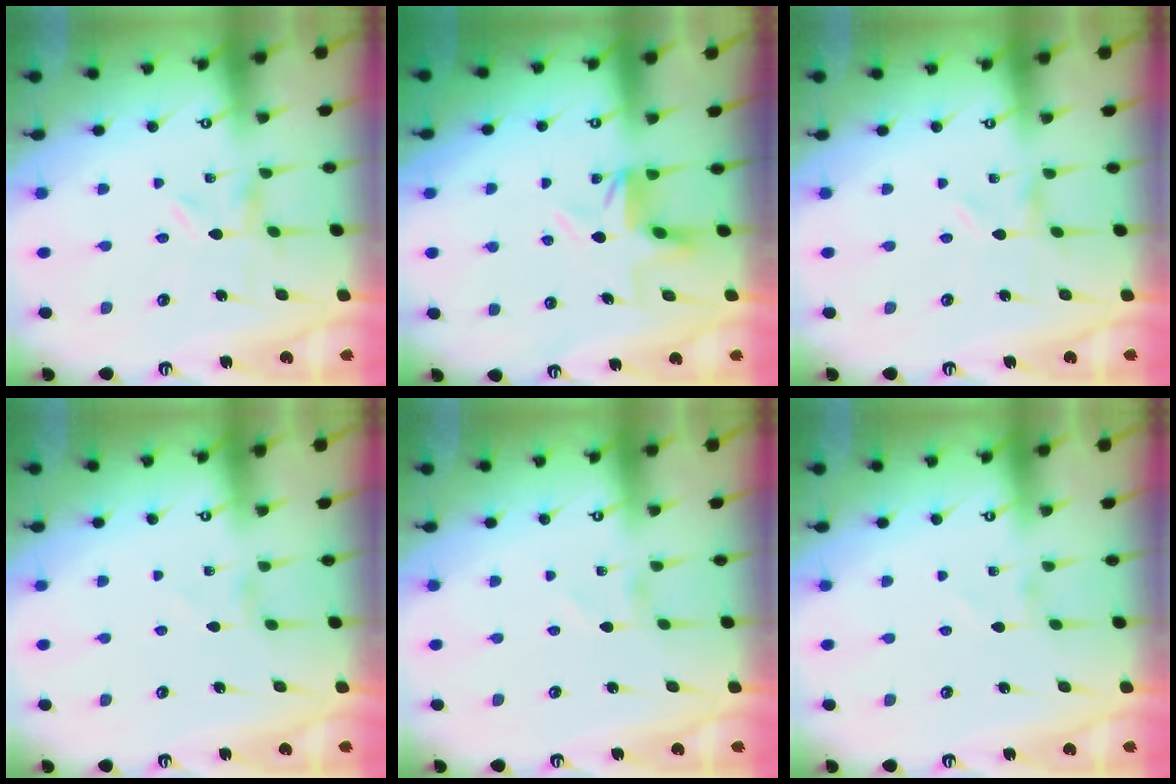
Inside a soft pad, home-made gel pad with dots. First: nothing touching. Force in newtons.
{"total": 3.9, "press": 3.9, "slide": 0.4}
{"total": 0.0}
{"total": 0.0}
{"total": 0.9, "press": 0.9, "slide": 0.0}
{"total": 1.0, "press": 1.0, "slide": 0.1}